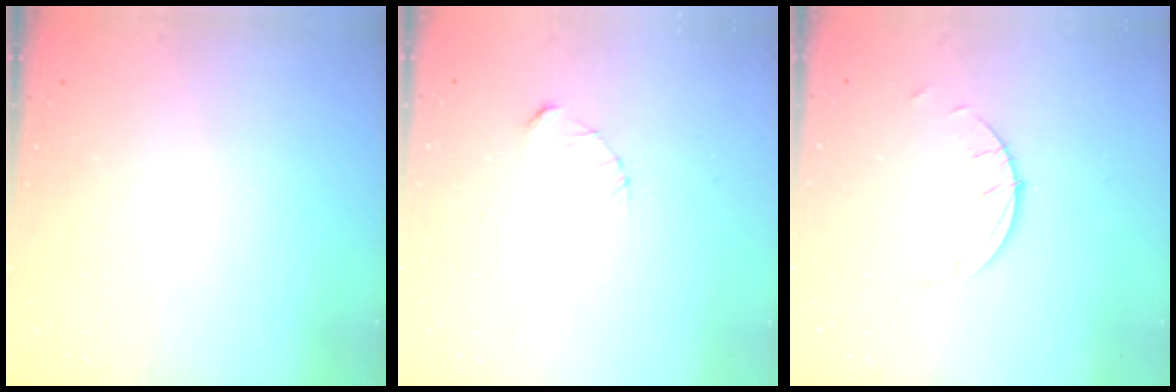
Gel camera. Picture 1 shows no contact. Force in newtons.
{"total": 2.3, "press": 2.3, "slide": 0.3}
{"total": 1.5, "press": 1.5, "slide": 0.1}